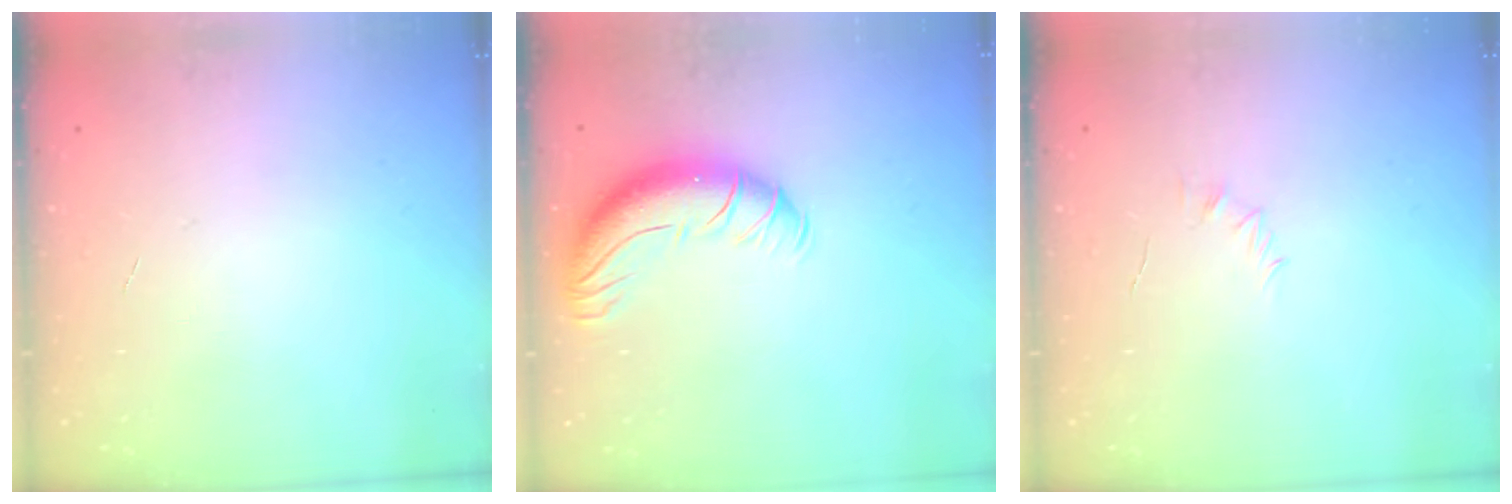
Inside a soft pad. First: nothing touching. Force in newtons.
{"total": 12.1, "press": 11.8, "slide": 2.7}
{"total": 3.6, "press": 3.5, "slide": 1.0}